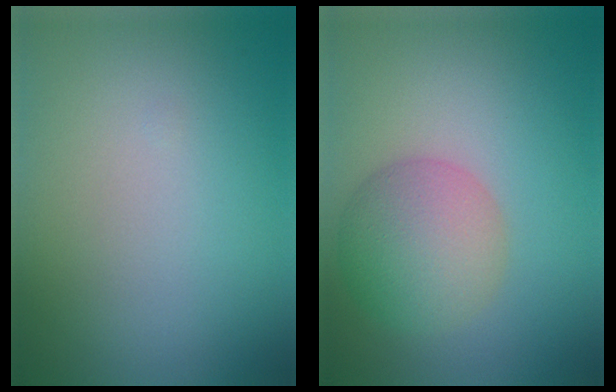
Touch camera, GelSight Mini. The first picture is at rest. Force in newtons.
{"total": 5.5, "press": 5.5, "slide": 0.1}